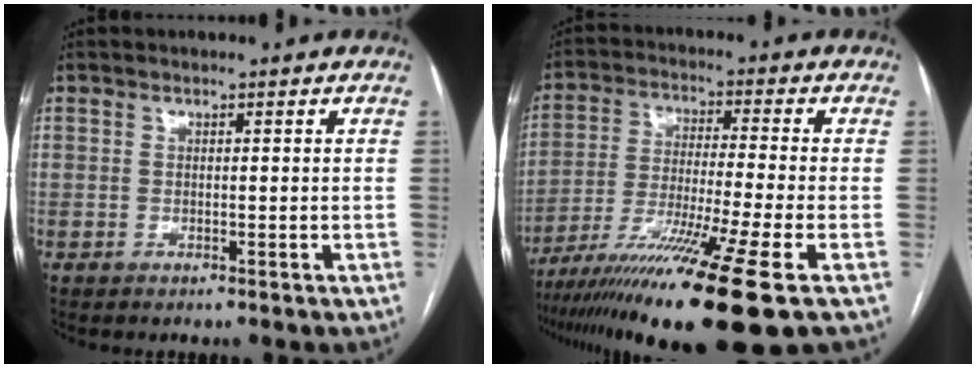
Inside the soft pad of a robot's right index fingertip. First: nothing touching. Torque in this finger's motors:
{"motor_torque": [2.10, -0.04, 1.06, 0.21]}